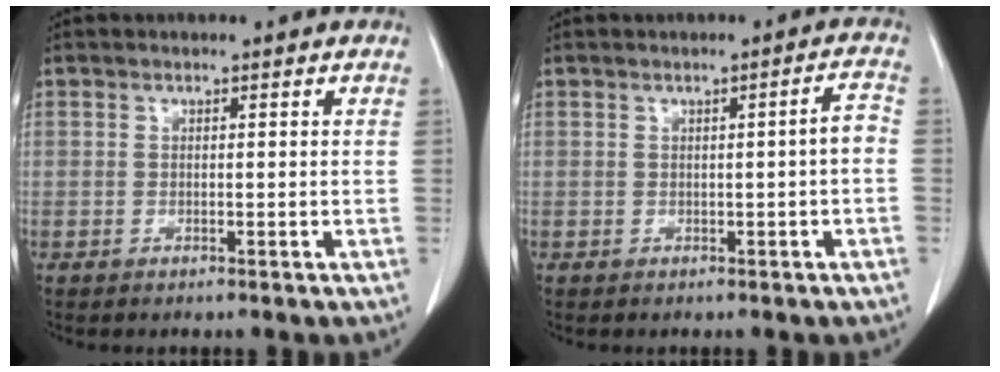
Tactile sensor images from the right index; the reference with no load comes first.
{"total": 2.2, "force": [-0.4, 0.1, 2.2], "torque": [-0.028, 0.003, -0.006]}